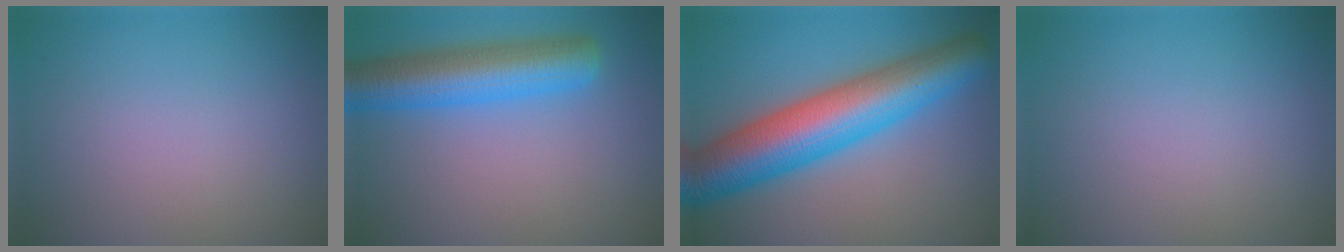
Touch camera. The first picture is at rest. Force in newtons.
{"total": 6.8, "press": 6.8, "slide": 0.3}
{"total": 10.1, "press": 10.1, "slide": 0.2}
{"total": 0.0}